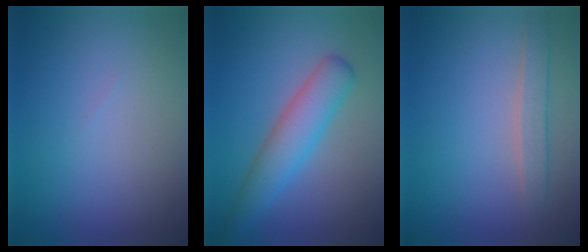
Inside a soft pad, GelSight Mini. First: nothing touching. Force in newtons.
{"total": 4.5, "press": 4.5, "slide": 0.2}
{"total": 1.9, "press": 1.9, "slide": 0.1}